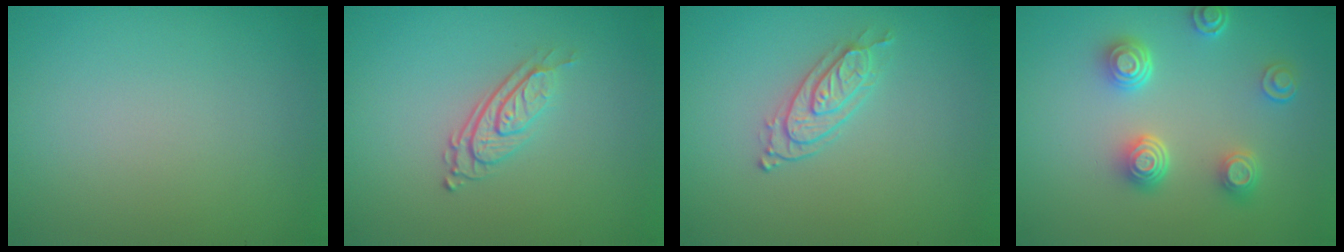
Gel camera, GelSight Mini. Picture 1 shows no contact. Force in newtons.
{"total": 3.1, "press": 1.9, "slide": 2.4}
{"total": 2.3, "press": 2.0, "slide": 1.1}
{"total": 3.9, "press": 3.0, "slide": 2.5}